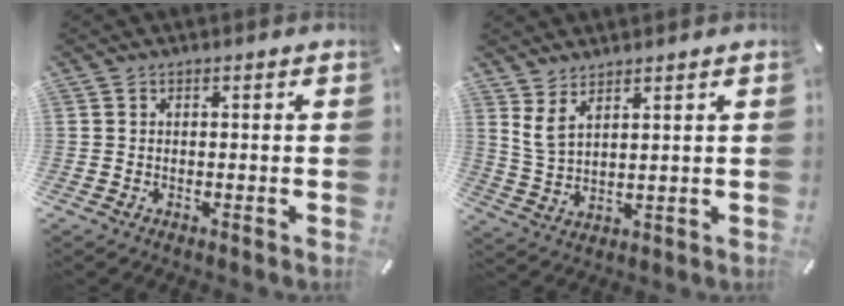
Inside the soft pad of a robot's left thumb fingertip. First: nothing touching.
{"total": 4.6, "force": [3.4, 1.2, 2.8], "torque": [-0.080, -0.016, 0.057]}